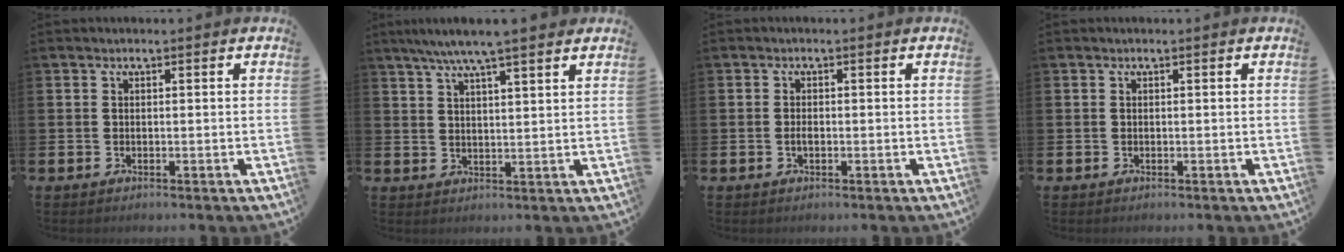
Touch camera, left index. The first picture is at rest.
{"total": 6.2, "force": [5.5, 0.0, 2.8], "torque": [-0.066, -0.017, 0.097]}
{"total": 1.0, "force": [-0.2, 0.6, 0.9], "torque": [-0.012, -0.001, -0.007]}
{"total": 0.0}